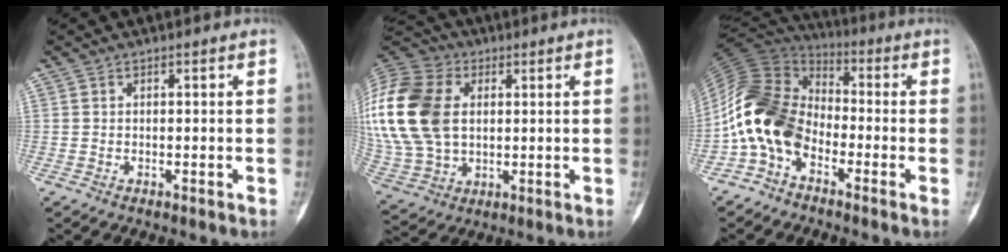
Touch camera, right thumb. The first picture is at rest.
{"total": 26.2, "force": [4.7, 18.5, 17.9], "torque": [-0.423, 0.024, 0.097]}
{"total": 14.4, "force": [-5.2, 10.0, 9.0], "torque": [-0.174, 0.062, -0.120]}